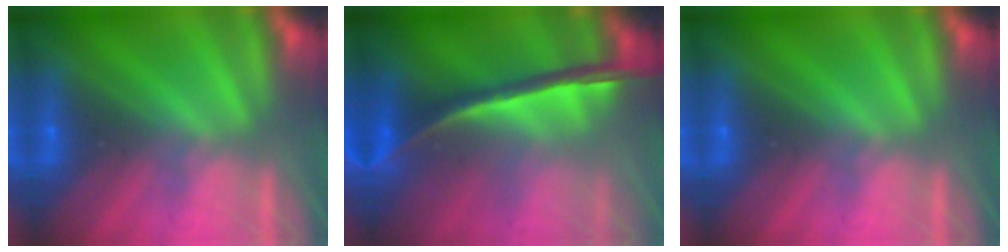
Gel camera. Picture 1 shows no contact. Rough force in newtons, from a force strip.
{"total": 1.5}
{"total": 0.0}